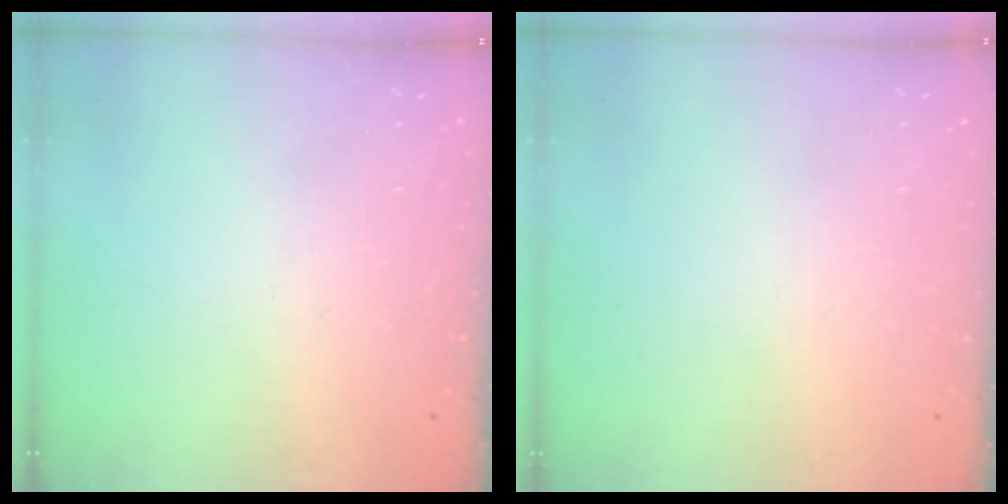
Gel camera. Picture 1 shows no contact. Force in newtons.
{"total": 0.0}